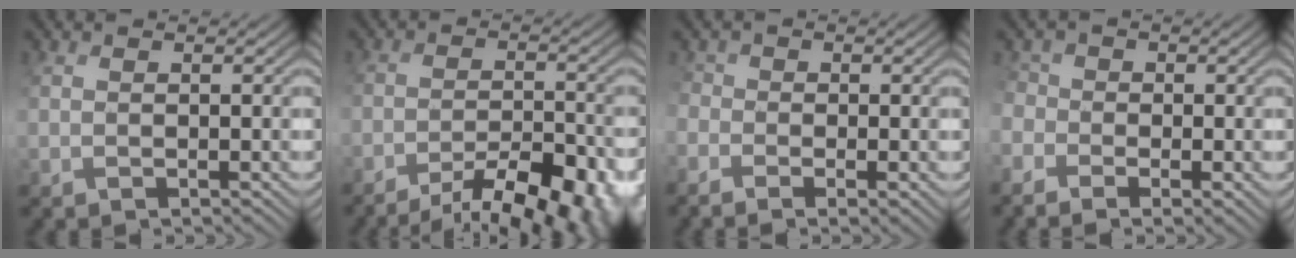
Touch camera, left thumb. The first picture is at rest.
{"total": 11.6, "force": [-8.8, 3.6, 6.5], "torque": [-0.108, -0.015, -0.121]}
{"total": 4.0, "force": [-2.1, 2.5, 2.3], "torque": [-0.063, -0.015, -0.034]}
{"total": 5.0, "force": [-2.6, 3.4, 2.5], "torque": [-0.069, -0.014, -0.044]}